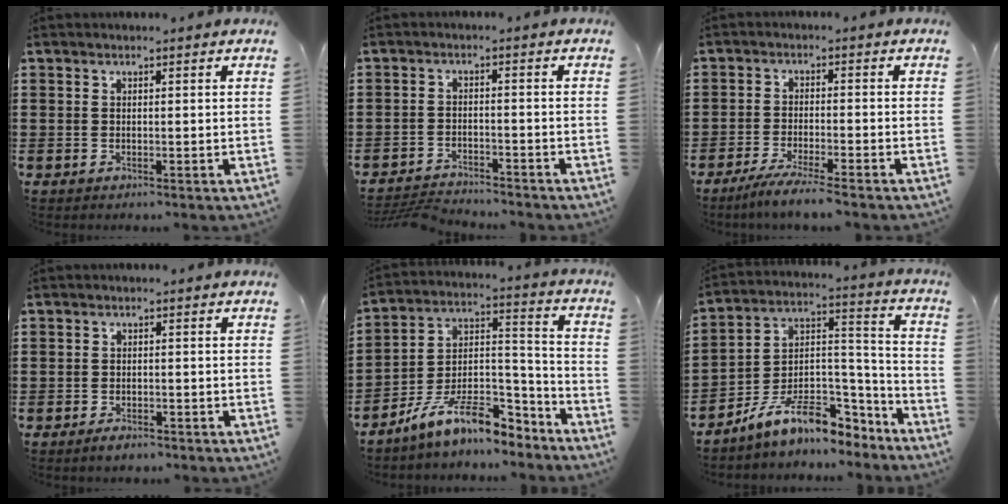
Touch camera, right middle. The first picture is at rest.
{"total": 3.7, "force": [-3.7, 0.3, 0.5], "torque": [-0.017, 0.001, -0.080]}
{"total": 4.1, "force": [-3.8, -0.3, 1.6], "torque": [-0.034, -0.009, -0.074]}
{"total": 1.7, "force": [-1.6, 0.6, 0.4], "torque": [-0.012, 0.002, -0.032]}
{"total": 11.0, "force": [-8.6, 3.4, 6.0], "torque": [-0.114, 0.018, -0.169]}
{"total": 10.2, "force": [-7.7, 3.8, 5.5], "torque": [-0.109, 0.017, -0.150]}